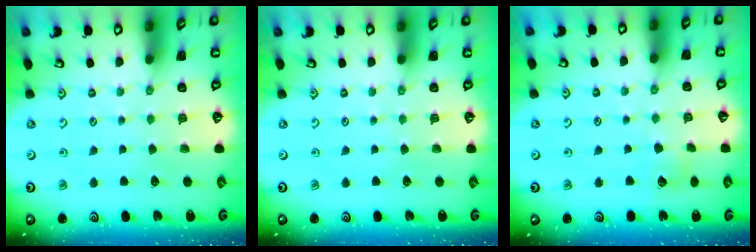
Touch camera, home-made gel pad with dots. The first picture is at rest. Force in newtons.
{"total": 0.0}
{"total": 5.4, "press": 5.4, "slide": 0.7}